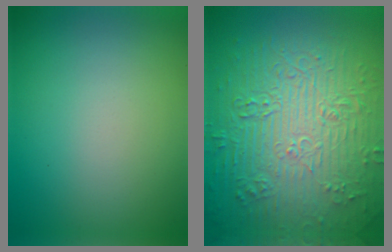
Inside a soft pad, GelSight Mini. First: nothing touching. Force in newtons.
{"total": 11.9, "press": 7.8, "slide": 8.9}